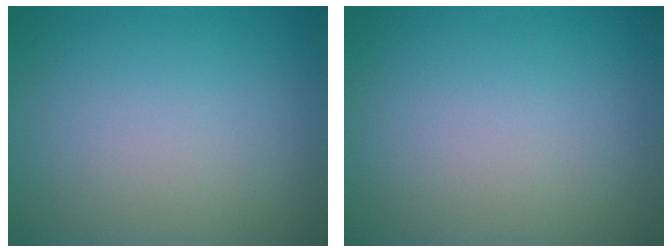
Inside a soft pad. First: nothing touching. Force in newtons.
{"total": 0.0}